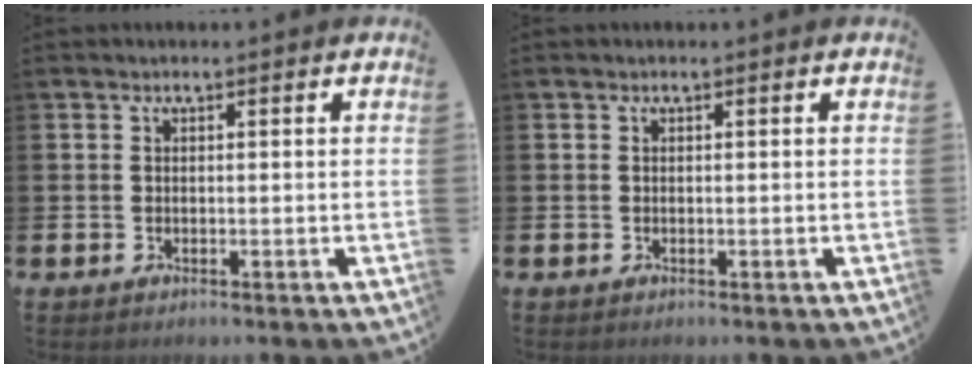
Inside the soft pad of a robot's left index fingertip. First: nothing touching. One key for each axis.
{"total": 0.0}